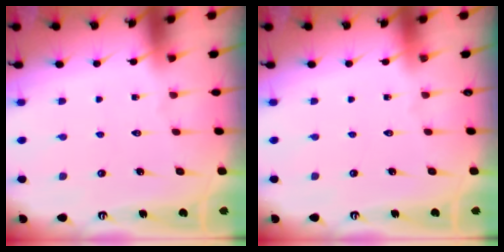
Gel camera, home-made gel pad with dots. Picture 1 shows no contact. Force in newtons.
{"total": 0.0}